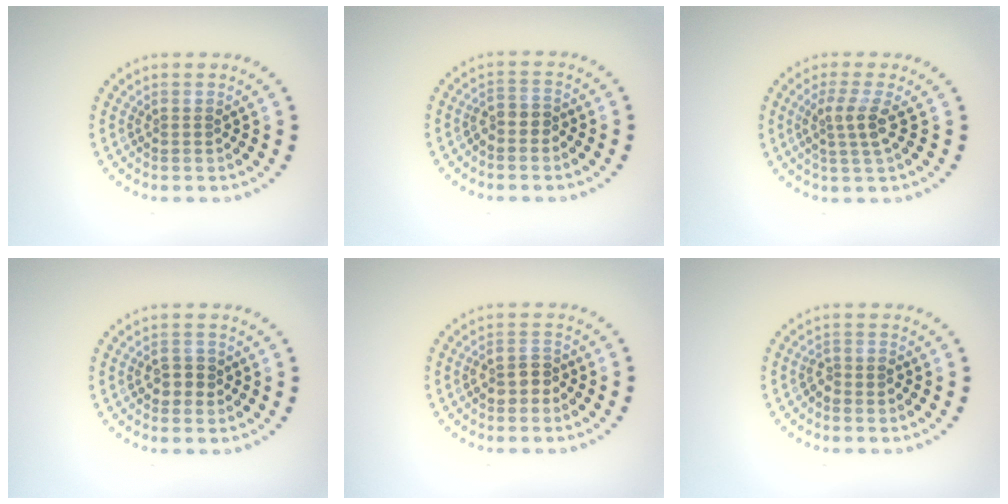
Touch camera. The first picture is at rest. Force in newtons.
{"total": 1.3, "press": 1.0, "slide": 0.8}
{"total": 2.4, "press": 1.9, "slide": 1.5}
{"total": 1.9, "press": 1.8, "slide": 0.4}
{"total": 2.1, "press": 2.0, "slide": 0.8}
{"total": 1.3, "press": 1.1, "slide": 0.7}